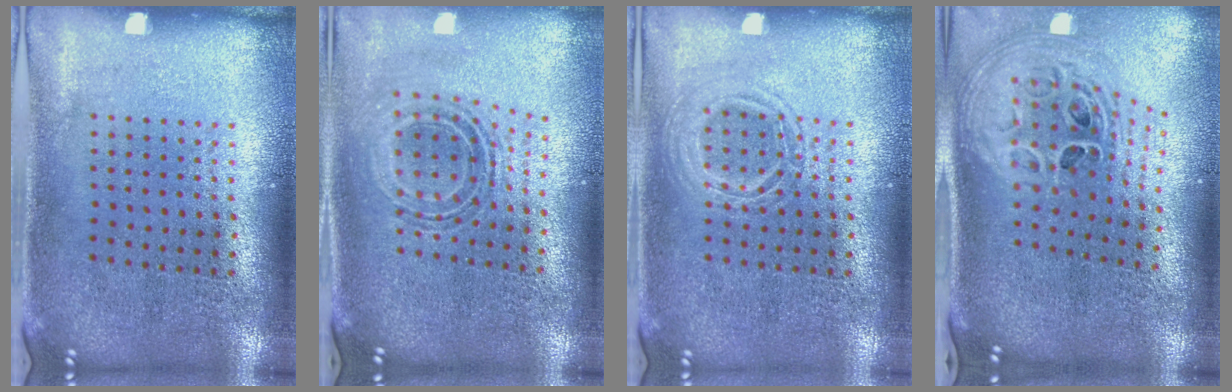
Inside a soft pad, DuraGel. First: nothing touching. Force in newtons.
{"total": 0.7, "press": 0.7, "slide": 0.2}
{"total": 1.9, "press": 1.9, "slide": 0.2}
{"total": 2.9, "press": 2.0, "slide": 2.1}